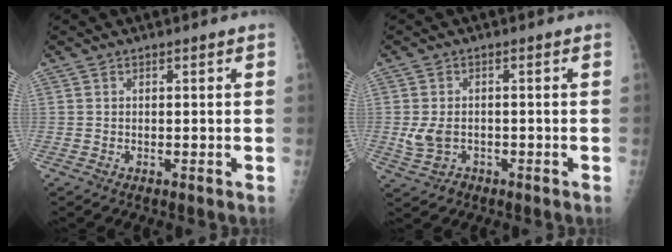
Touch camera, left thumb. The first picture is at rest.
{"total": 4.3, "force": [-0.9, 3.2, 2.7], "torque": [-0.056, 0.007, -0.011]}